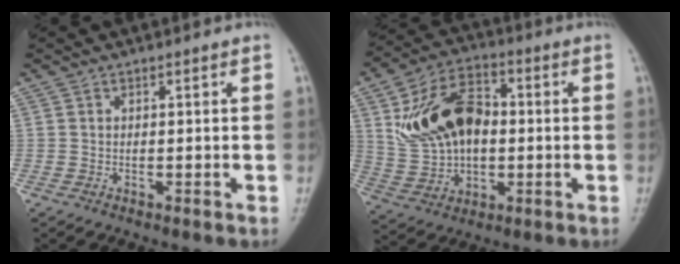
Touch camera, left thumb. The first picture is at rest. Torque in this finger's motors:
{"motor_torque": [0.03, 1.53, 0.26, -0.01, 0.52]}